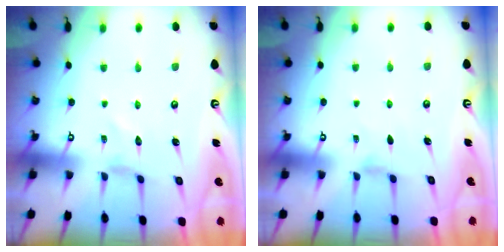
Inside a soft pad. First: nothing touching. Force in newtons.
{"total": 2.8, "press": 2.8, "slide": 0.6}